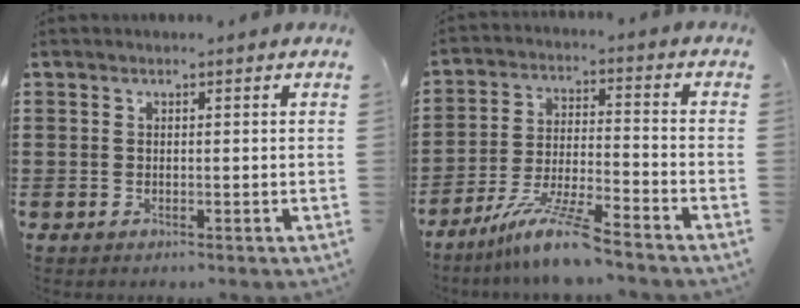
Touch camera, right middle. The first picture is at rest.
{"total": 9.5, "force": [-7.8, 0.1, 5.4], "torque": [-0.113, -0.005, -0.153]}